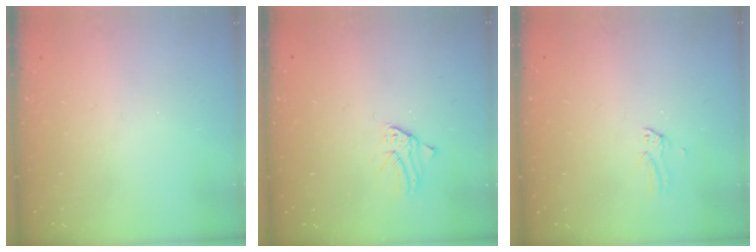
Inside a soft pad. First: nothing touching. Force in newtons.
{"total": 1.1, "press": 1.1, "slide": 0.1}
{"total": 0.0}